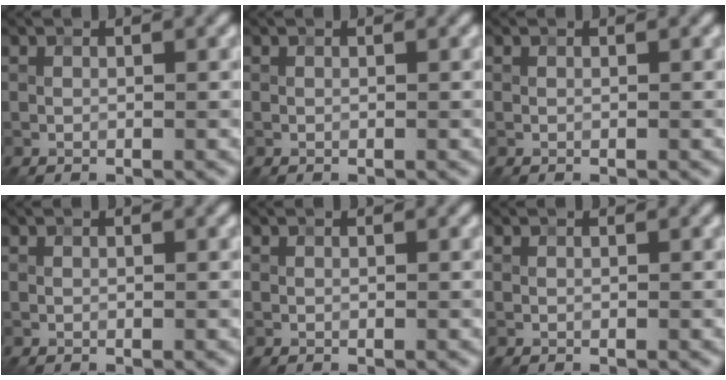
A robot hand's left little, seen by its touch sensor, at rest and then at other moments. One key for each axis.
{"total": 0.0}
{"total": 0.0}
{"total": 0.0}
{"total": 0.0}
{"total": 0.0}